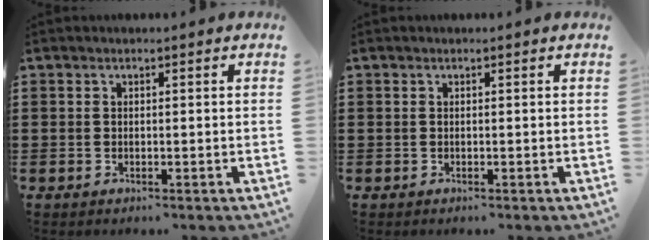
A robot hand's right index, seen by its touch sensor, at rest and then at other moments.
{"total": 0.0}